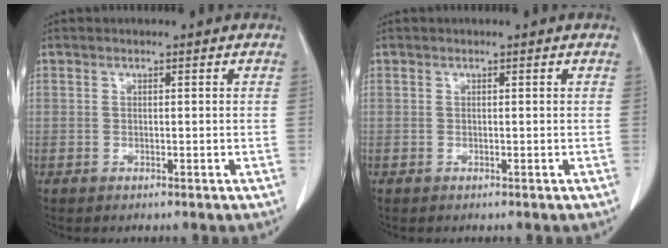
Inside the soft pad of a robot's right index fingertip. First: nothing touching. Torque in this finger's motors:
{"motor_torque": [0.00, 0.00, 0.00, 0.00]}